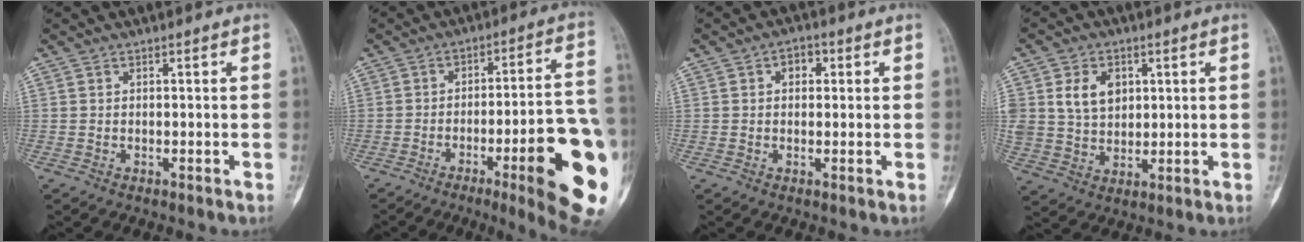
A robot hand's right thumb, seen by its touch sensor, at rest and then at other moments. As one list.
[{"total": 21.2, "force": [-7.2, 3.7, 19.6], "torque": [-0.206, 0.020, -0.089]}, {"total": 3.2, "force": [0.9, 2.3, 2.0], "torque": [-0.014, 0.008, 0.008]}, {"total": 8.9, "force": [2.8, 6.6, 5.3], "torque": [-0.073, -0.011, 0.060]}]